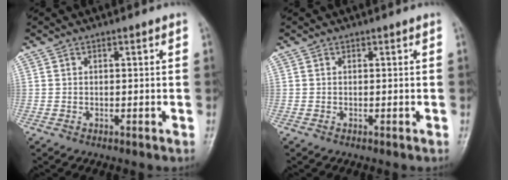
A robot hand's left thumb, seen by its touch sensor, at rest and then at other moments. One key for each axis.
{"total": 0.0}